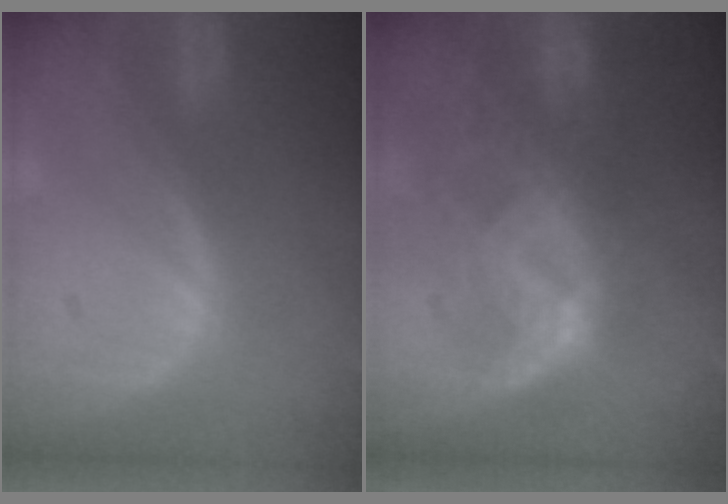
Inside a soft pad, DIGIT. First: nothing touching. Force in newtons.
{"total": 7.7, "press": 7.6, "slide": 0.7}